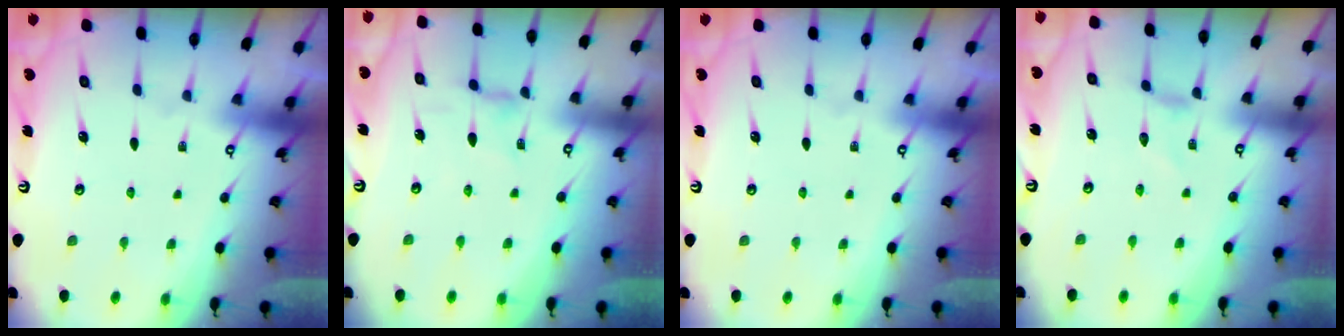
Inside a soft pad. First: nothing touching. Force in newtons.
{"total": 2.5, "press": 2.4, "slide": 0.5}
{"total": 0.0}
{"total": 0.0}